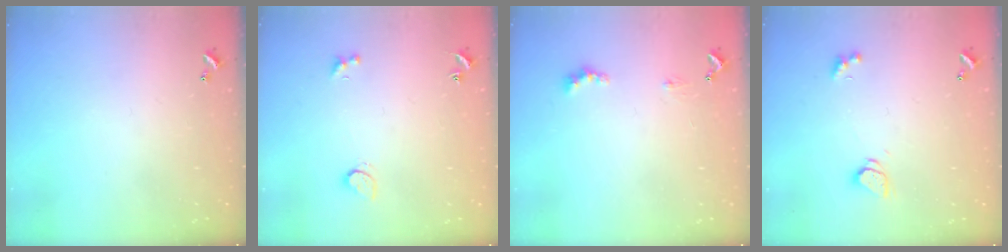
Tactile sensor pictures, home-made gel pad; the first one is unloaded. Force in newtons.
{"total": 1.5, "press": 1.4, "slide": 0.6}
{"total": 2.0, "press": 1.9, "slide": 0.4}
{"total": 2.1, "press": 2.0, "slide": 0.6}